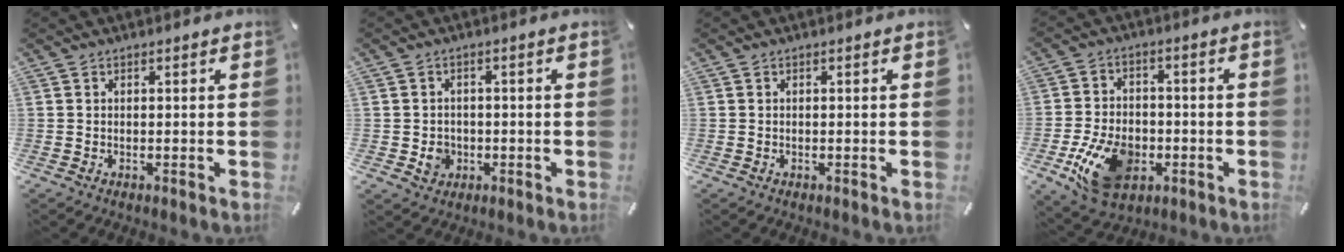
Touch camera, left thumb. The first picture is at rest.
{"total": 4.5, "force": [-1.0, 4.1, 1.4], "torque": [-0.008, 0.001, -0.018]}
{"total": 0.0}
{"total": 13.9, "force": [-4.7, 9.5, 9.0], "torque": [-0.179, 0.010, -0.082]}